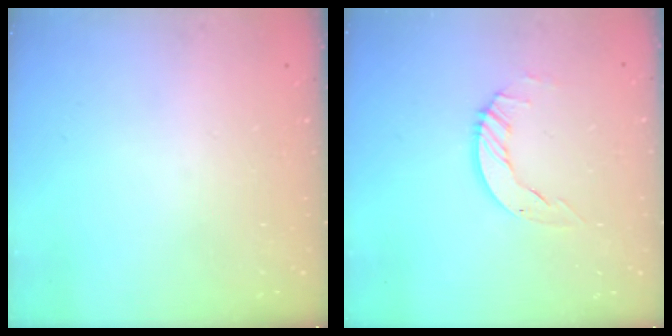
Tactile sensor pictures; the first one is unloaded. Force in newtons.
{"total": 5.9, "press": 5.9, "slide": 0.4}